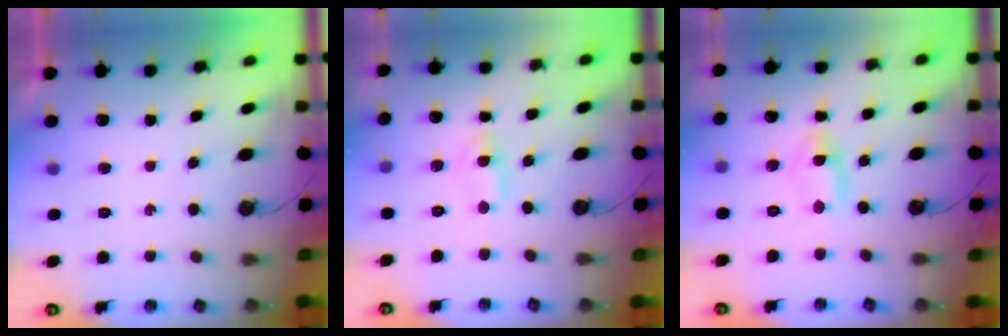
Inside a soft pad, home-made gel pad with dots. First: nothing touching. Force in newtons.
{"total": 1.3, "press": 1.1, "slide": 0.7}
{"total": 10.5, "press": 2.0, "slide": 10.3}